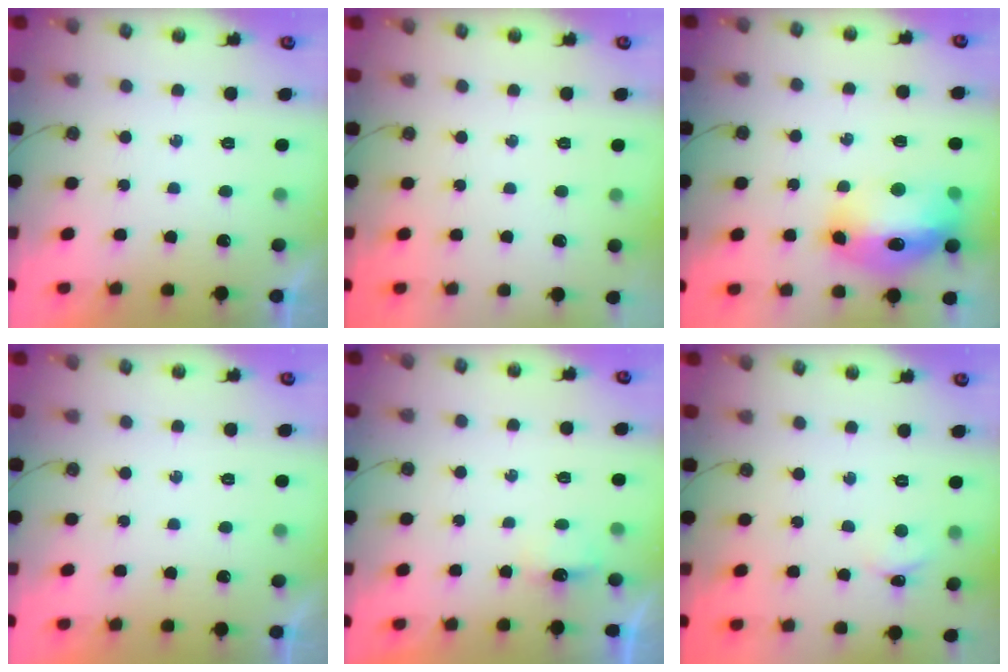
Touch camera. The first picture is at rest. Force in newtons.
{"total": 0.0}
{"total": 17.5, "press": 17.5, "slide": 1.6}
{"total": 0.0}
{"total": 2.6, "press": 2.6, "slide": 0.4}
{"total": 2.0, "press": 2.0, "slide": 0.3}